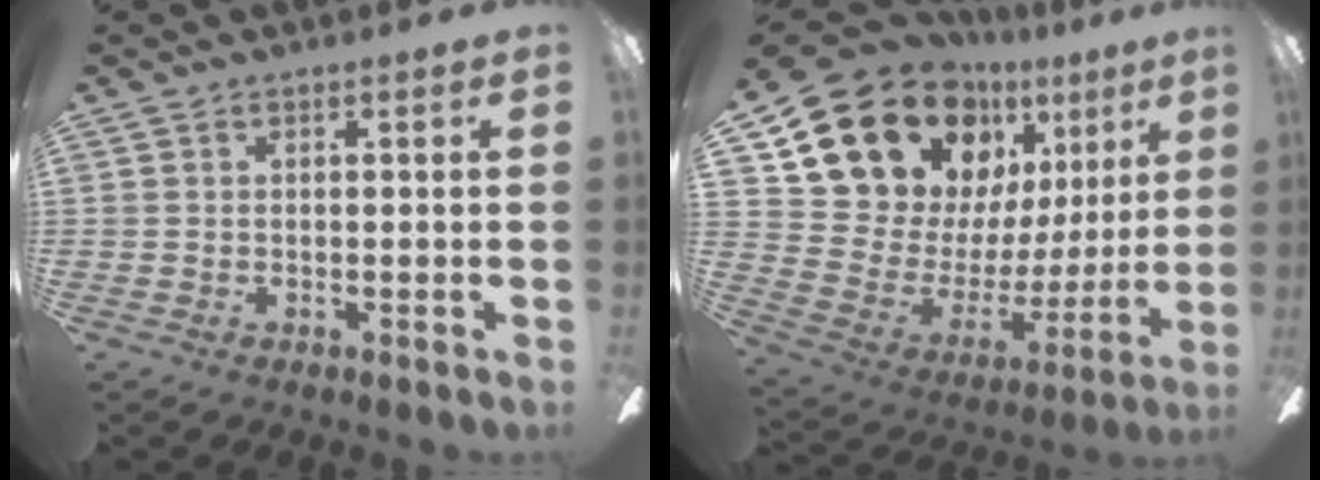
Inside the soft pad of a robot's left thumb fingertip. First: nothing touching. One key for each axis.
{"total": 17.7, "fx": 13.0, "fy": 10.3, "fz": 6.1, "tx": -0.120, "ty": -0.104, "tz": 0.252}